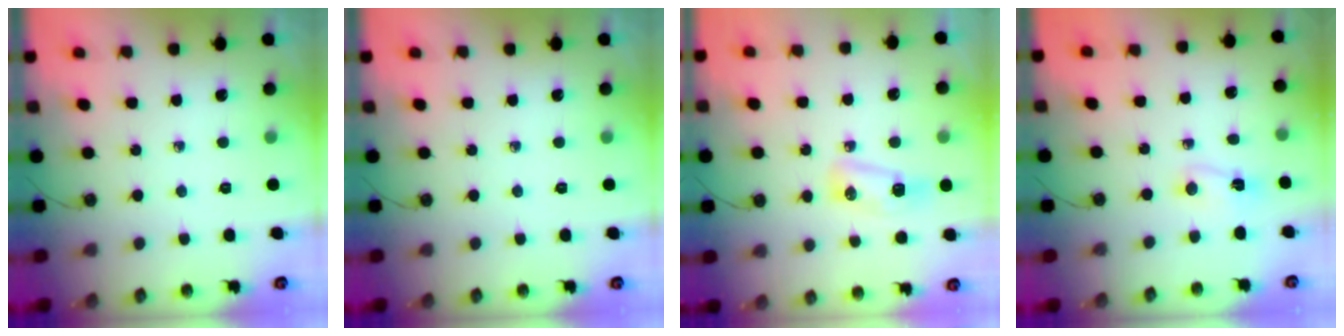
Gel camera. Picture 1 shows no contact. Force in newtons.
{"total": 0.0}
{"total": 6.9, "press": 6.8, "slide": 1.0}
{"total": 2.0, "press": 1.6, "slide": 1.2}